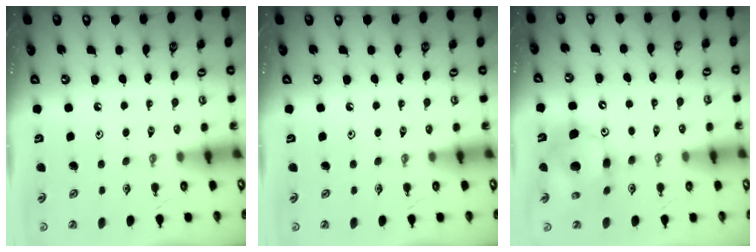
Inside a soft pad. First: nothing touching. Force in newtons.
{"total": 0.0}
{"total": 13.2, "press": 12.9, "slide": 2.5}